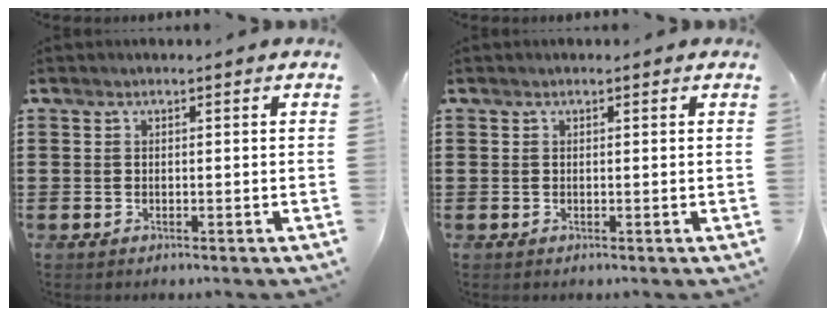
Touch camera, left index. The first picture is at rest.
{"total": 0.0}